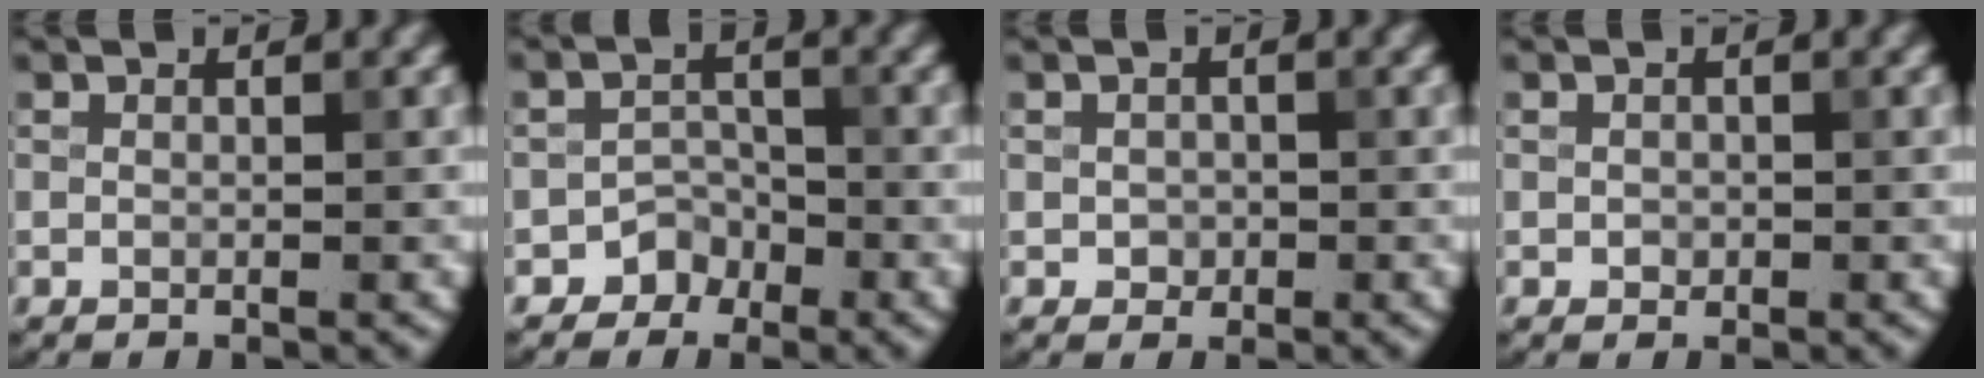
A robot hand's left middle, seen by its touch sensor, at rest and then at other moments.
{"total": 2.2, "force": [-1.5, 1.6, 0.2], "torque": [0.010, 0.012, -0.026]}
{"total": 1.1, "force": [-0.2, 1.0, 0.5], "torque": [-0.007, -0.005, -0.004]}
{"total": 0.7, "force": [-0.1, 0.6, 0.2], "torque": [-0.001, -0.004, -0.003]}